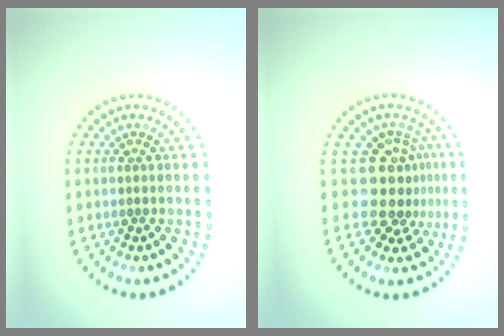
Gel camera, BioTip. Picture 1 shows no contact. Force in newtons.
{"total": 3.9, "press": 2.6, "slide": 2.9}